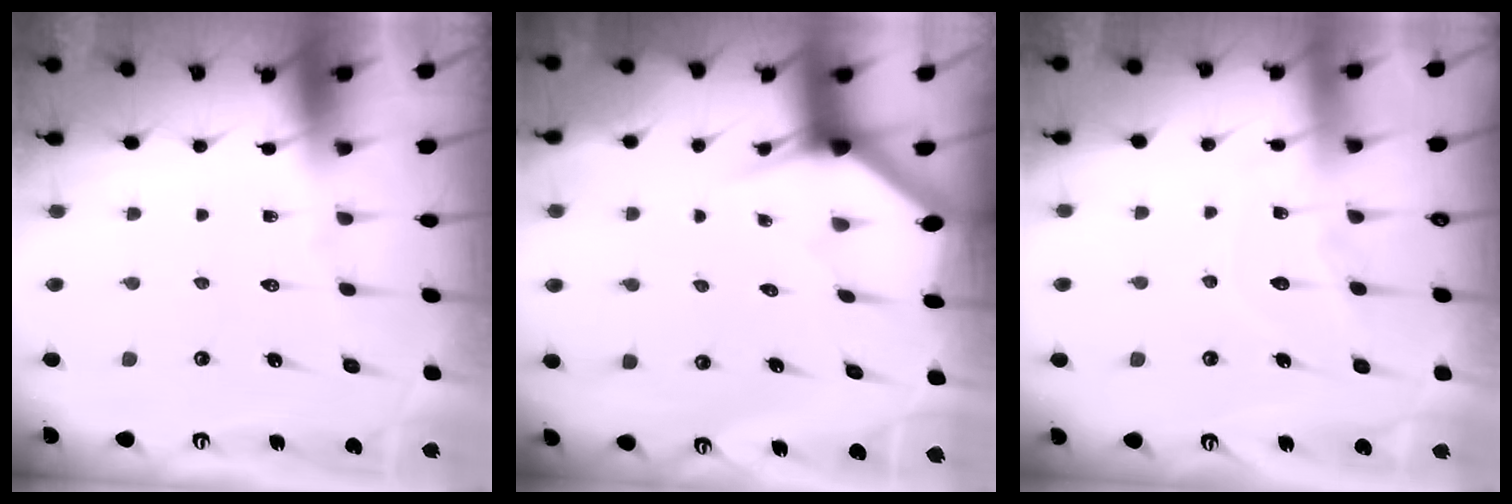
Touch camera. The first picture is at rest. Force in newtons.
{"total": 2.9, "press": 2.9, "slide": 0.1}
{"total": 7.8, "press": 7.8, "slide": 0.8}